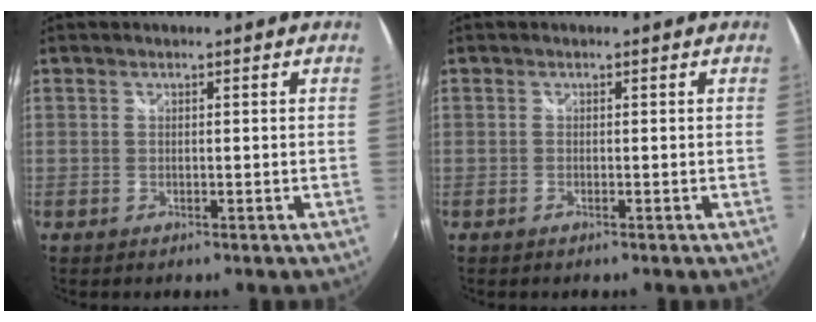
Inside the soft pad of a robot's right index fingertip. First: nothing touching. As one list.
[{"total": 0.0}]